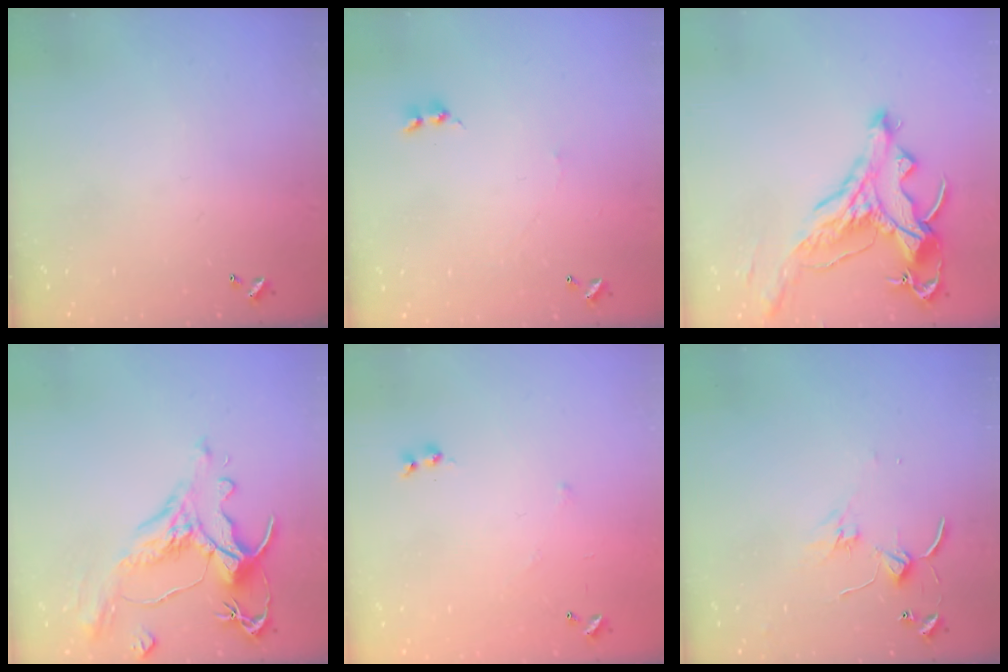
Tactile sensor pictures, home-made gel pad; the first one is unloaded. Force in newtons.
{"total": 0.8, "press": 0.7, "slide": 0.5}
{"total": 3.2, "press": 2.8, "slide": 1.6}
{"total": 1.6, "press": 0.3, "slide": 1.5}
{"total": 6.1, "press": 6.1, "slide": 0.8}
{"total": 1.4, "press": 1.3, "slide": 0.2}